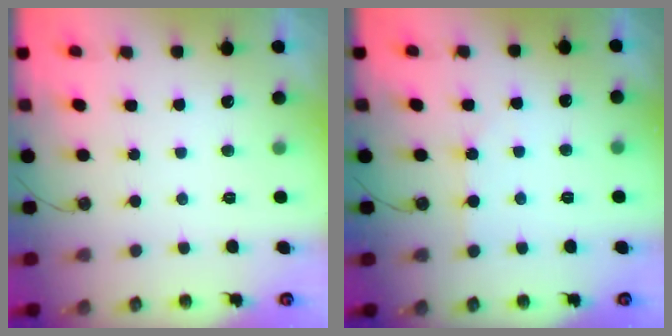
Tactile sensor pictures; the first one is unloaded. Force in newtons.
{"total": 2.9, "press": 2.8, "slide": 0.5}